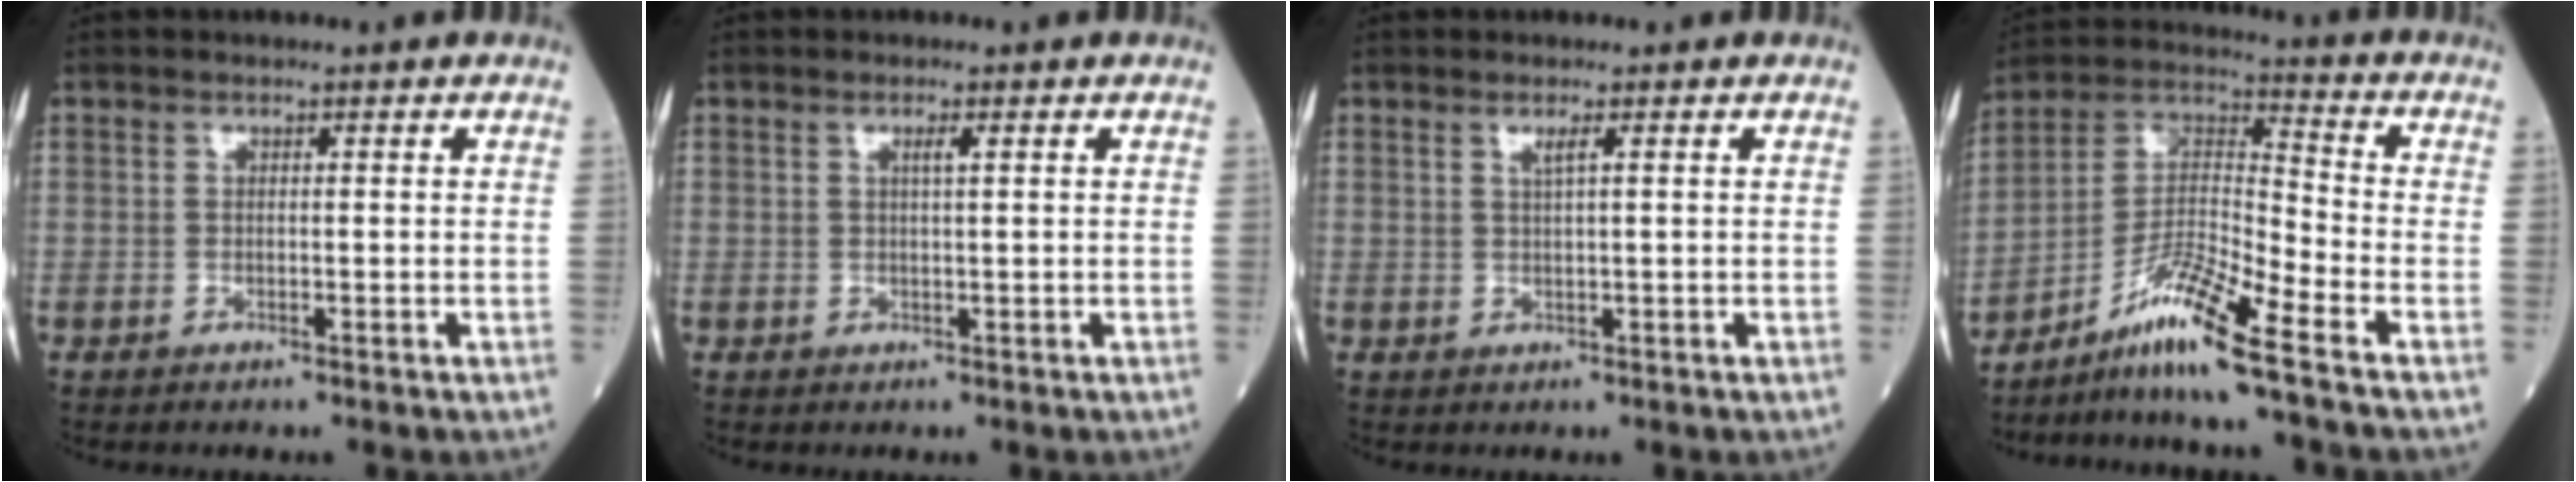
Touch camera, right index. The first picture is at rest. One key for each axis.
{"total": 1.1, "fx": 0.5, "fy": -0.1, "fz": 1.0, "tx": -0.019, "ty": 0.000, "tz": 0.007}
{"total": 1.3, "fx": 0.6, "fy": -0.3, "fz": 1.1, "tx": -0.023, "ty": -0.002, "tz": 0.011}
{"total": 11.2, "fx": -7.7, "fy": -0.8, "fz": 8.1, "tx": -0.157, "ty": -0.003, "tz": -0.143}